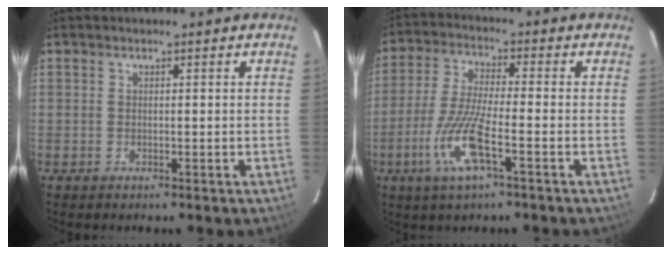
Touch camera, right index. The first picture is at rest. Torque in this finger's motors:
{"motor_torque": [0.83, -0.35, 0.45, 0.19]}